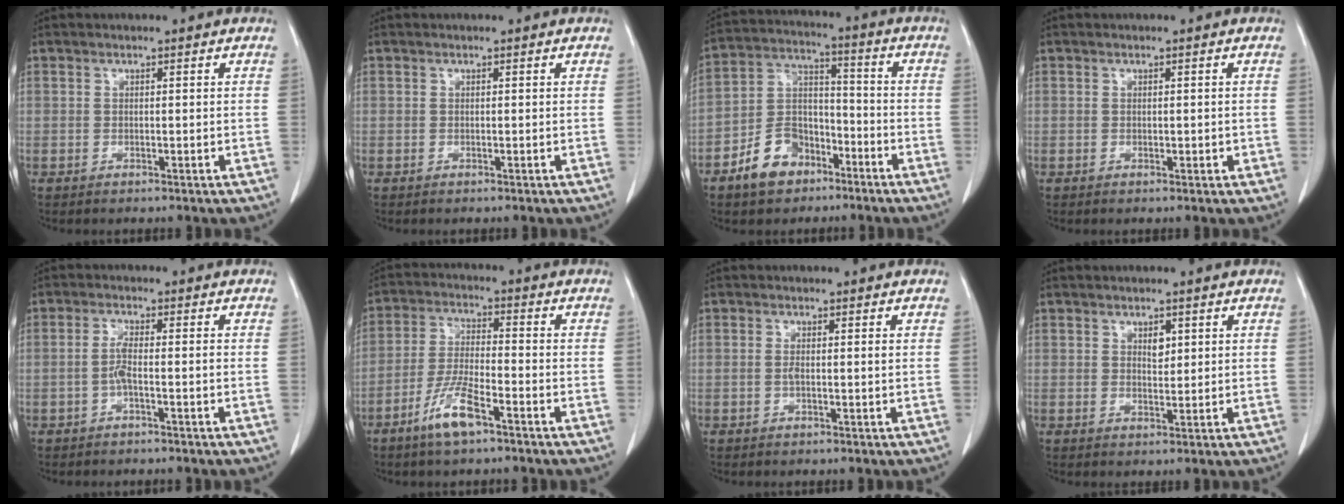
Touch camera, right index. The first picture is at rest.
{"total": 0.0}
{"total": 9.8, "force": [-5.9, 6.5, 4.4], "torque": [-0.092, 0.024, -0.101]}
{"total": 1.2, "force": [-0.1, 0.8, 0.9], "torque": [-0.012, 0.003, 0.003]}
{"total": 2.5, "force": [-1.0, 0.1, 2.3], "torque": [-0.047, 0.004, -0.021]}
{"total": 7.4, "force": [-4.5, 1.2, 5.7], "torque": [-0.116, -0.006, -0.085]}
{"total": 1.3, "force": [0.0, 0.2, 1.3], "torque": [-0.027, -0.001, 0.001]}
{"total": 1.8, "force": [0.8, 1.0, 1.3], "torque": [-0.018, -0.004, 0.015]}